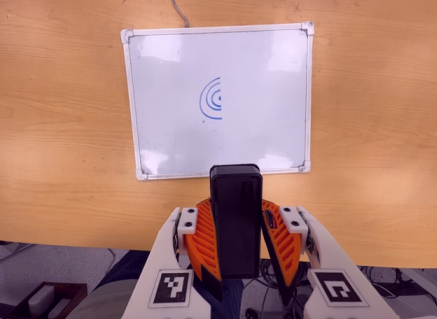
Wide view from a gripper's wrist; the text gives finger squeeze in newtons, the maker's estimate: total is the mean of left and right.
{"total": 8.7, "left": 9.0, "right": 8.5}